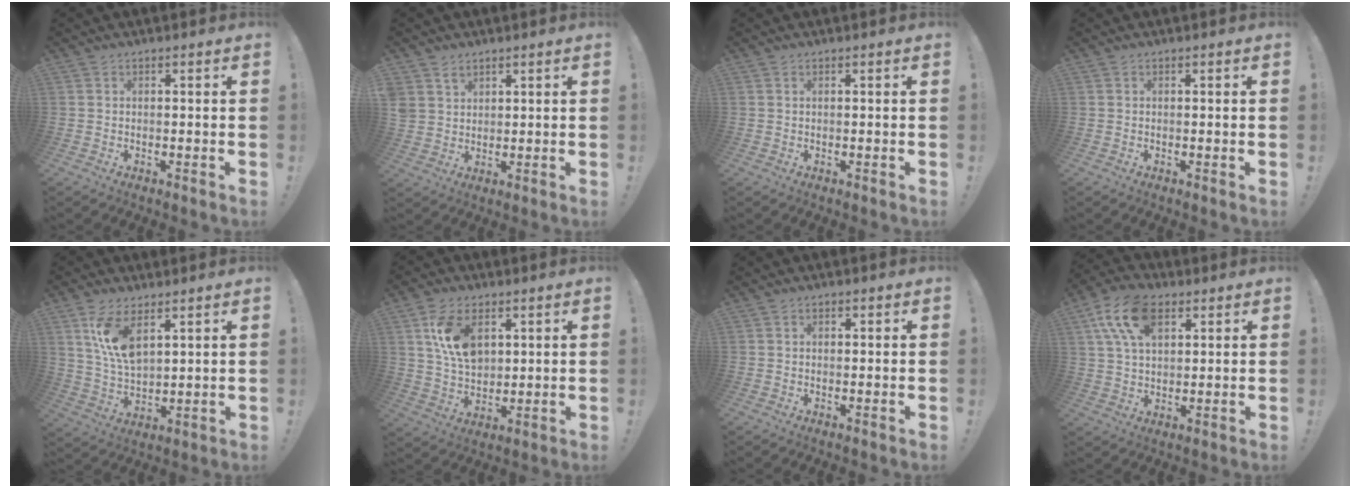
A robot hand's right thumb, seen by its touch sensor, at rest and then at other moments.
{"total": 4.2, "force": [3.0, 2.9, 0.4], "torque": [-0.008, -0.020, 0.058]}
{"total": 0.0}
{"total": 0.0}
{"total": 10.9, "force": [5.6, 5.1, 7.8], "torque": [-0.150, -0.027, 0.101]}
{"total": 12.4, "force": [4.6, 8.0, 8.3], "torque": [-0.148, -0.006, 0.085]}
{"total": 0.7, "force": [0.3, 0.6, 0.3], "torque": [-0.003, 0.001, 0.004]}
{"total": 14.2, "force": [6.6, 8.0, 9.7], "torque": [-0.182, -0.012, 0.121]}